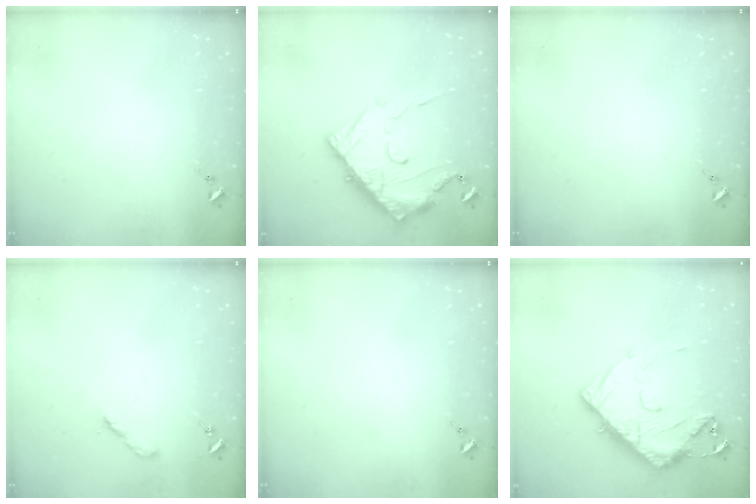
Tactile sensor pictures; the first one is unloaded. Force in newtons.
{"total": 17.5, "press": 17.5, "slide": 1.6}
{"total": 0.0}
{"total": 2.0, "press": 2.0, "slide": 0.2}
{"total": 0.0}
{"total": 14.8, "press": 14.7, "slide": 1.5}